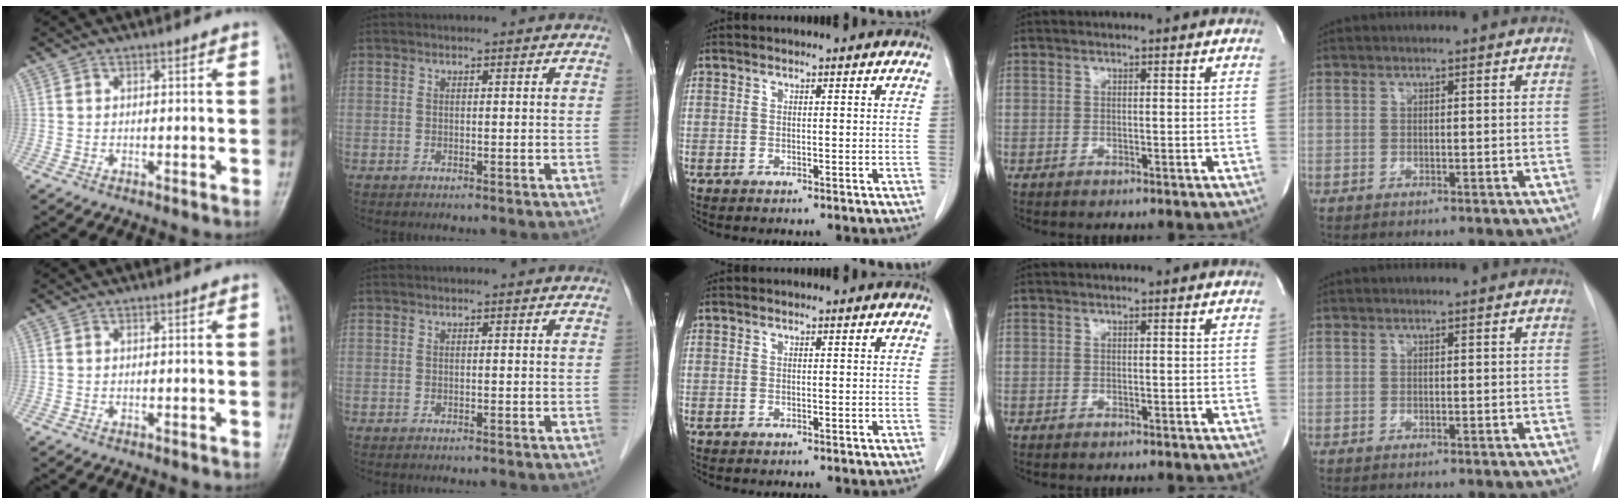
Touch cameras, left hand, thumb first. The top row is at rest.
{}